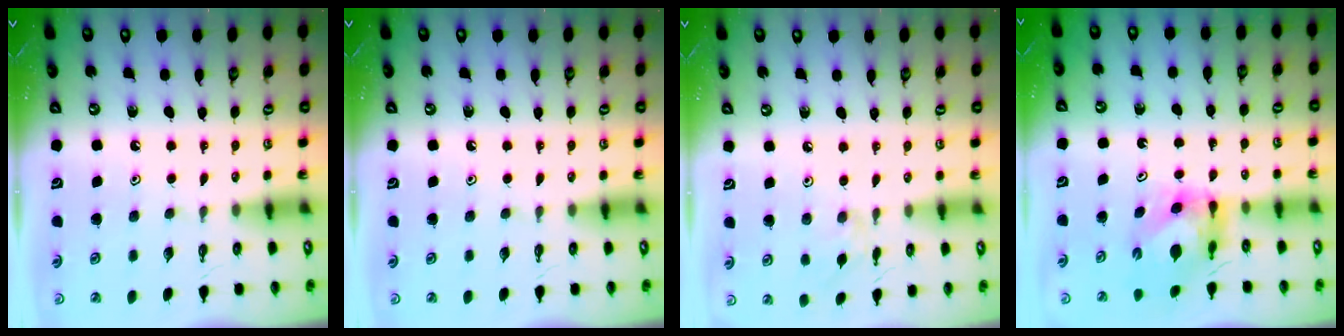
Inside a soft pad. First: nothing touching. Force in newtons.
{"total": 0.0}
{"total": 1.6, "press": 1.5, "slide": 0.4}
{"total": 5.6, "press": 5.6, "slide": 0.5}